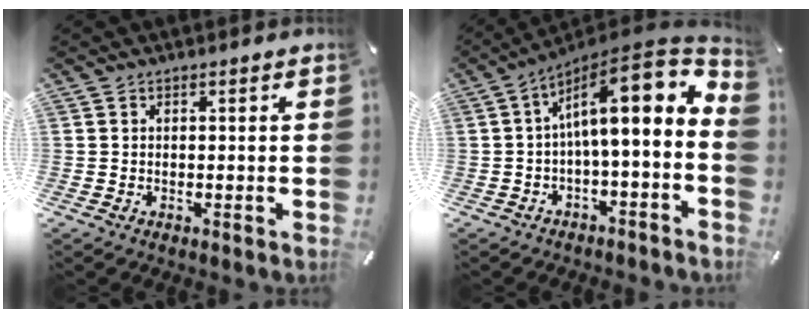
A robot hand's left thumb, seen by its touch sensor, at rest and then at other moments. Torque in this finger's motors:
{"motor_torque": [1.62, 3.39, 1.29, -0.88, 0.53]}